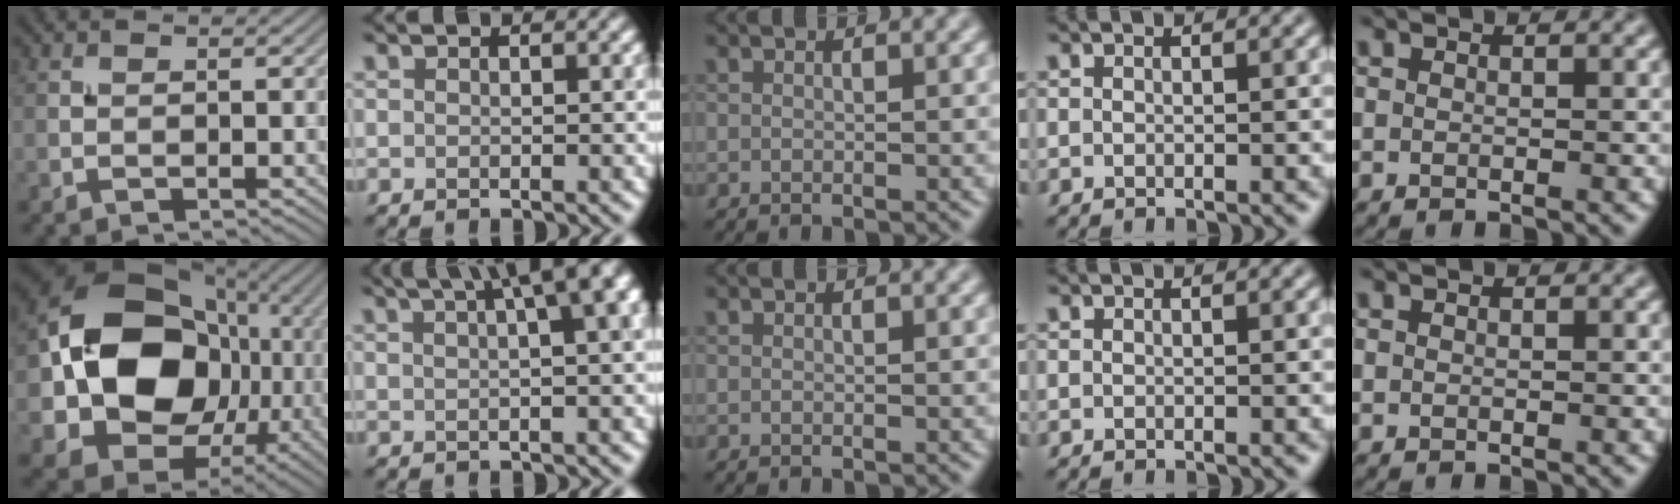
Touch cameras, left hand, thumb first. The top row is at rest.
{"thumb": {"total": 17.6, "force": [-0.4, 14.4, 10.2], "torque": [-0.180, -0.010, -0.020]}, "index": {"total": 12.2, "force": [5.5, 5.2, 9.6], "torque": [-0.092, 0.074, 0.055]}}